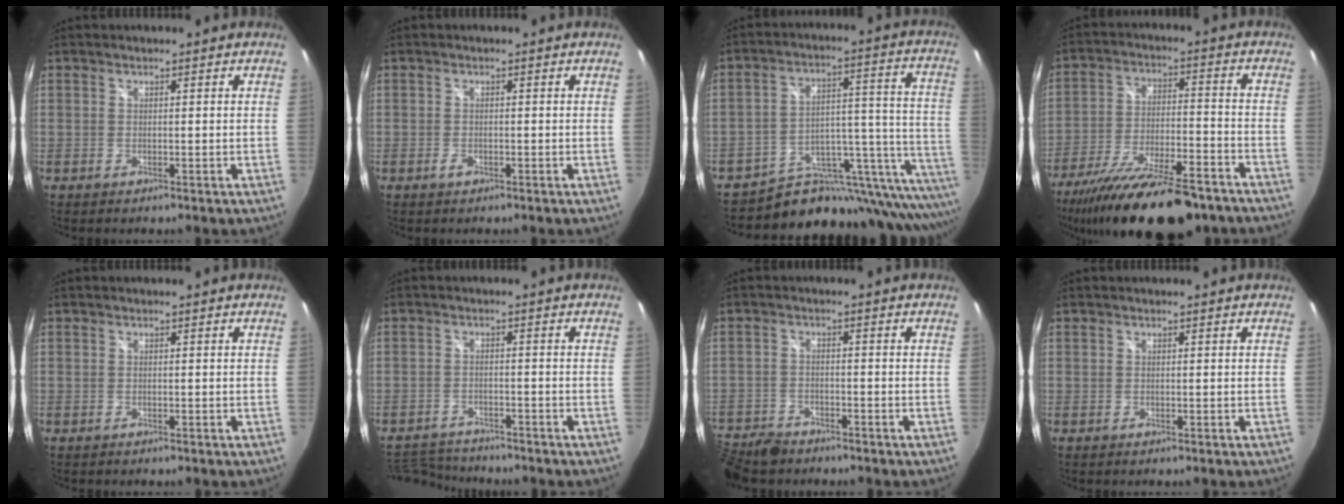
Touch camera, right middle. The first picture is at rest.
{"total": 1.1, "force": [-0.7, 0.6, 0.6], "torque": [-0.013, 0.000, -0.014]}
{"total": 22.4, "force": [-16.3, 10.4, 11.2], "torque": [-0.131, 0.025, -0.228]}
{"total": 23.8, "force": [-18.5, 6.5, 13.5], "torque": [-0.249, -0.052, -0.282]}
{"total": 0.6, "force": [-0.6, 0.2, 0.2], "torque": [-0.005, -0.002, -0.011]}
{"total": 8.3, "force": [-7.9, 2.0, 1.7], "torque": [-0.059, 0.001, -0.133]}
{"total": 10.4, "force": [-8.5, 4.8, 3.5], "torque": [-0.112, -0.009, -0.156]}
{"total": 0.0}